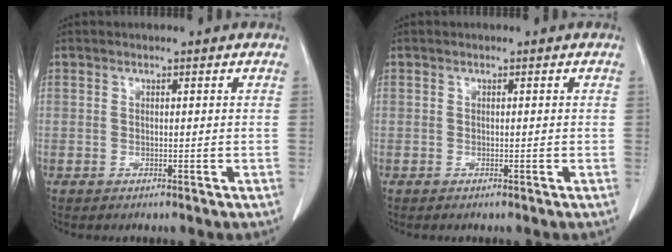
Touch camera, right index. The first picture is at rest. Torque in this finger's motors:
{"motor_torque": [-0.08, 0.09, 0.04, 0.01]}